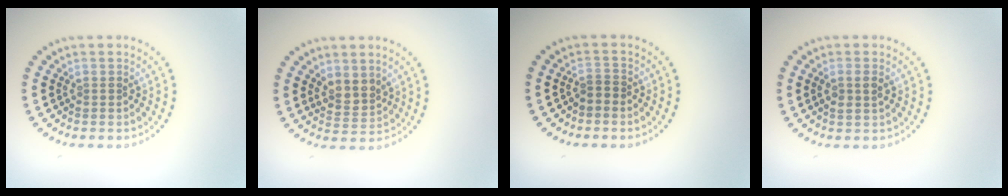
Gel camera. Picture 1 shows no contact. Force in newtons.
{"total": 2.2, "press": 1.9, "slide": 1.2}
{"total": 0.8, "press": 0.6, "slide": 0.6}
{"total": 1.6, "press": 1.6, "slide": 0.4}